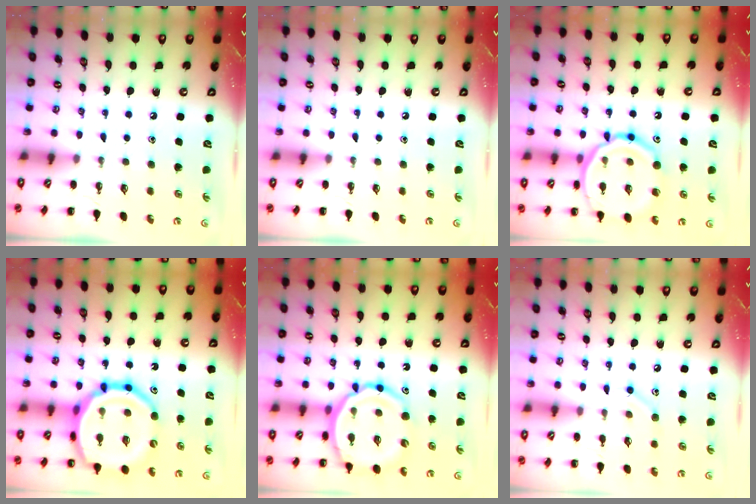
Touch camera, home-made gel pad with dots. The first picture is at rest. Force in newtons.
{"total": 0.0}
{"total": 17.8, "press": 17.7, "slide": 1.9}
{"total": 22.2, "press": 21.9, "slide": 4.0}
{"total": 14.4, "press": 14.0, "slide": 3.5}
{"total": 7.2, "press": 7.1, "slide": 1.4}